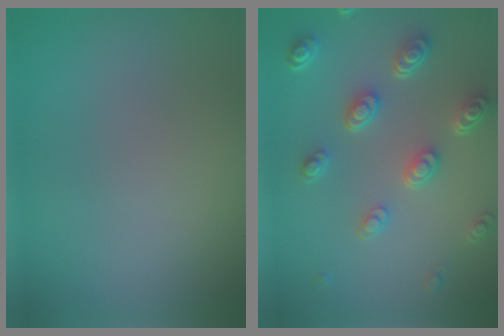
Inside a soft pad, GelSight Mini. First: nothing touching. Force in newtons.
{"total": 4.8, "press": 3.6, "slide": 3.1}